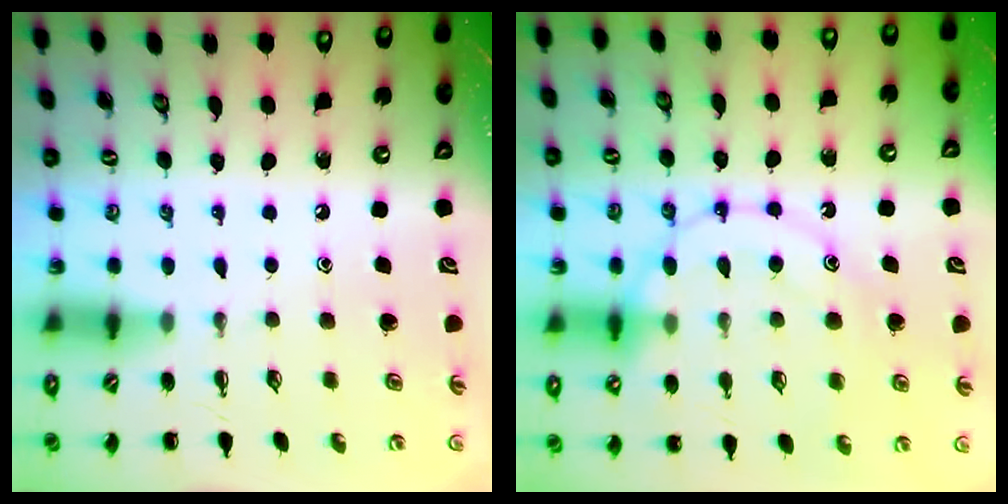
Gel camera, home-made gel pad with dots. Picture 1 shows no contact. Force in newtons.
{"total": 14.8, "press": 14.8, "slide": 1.1}